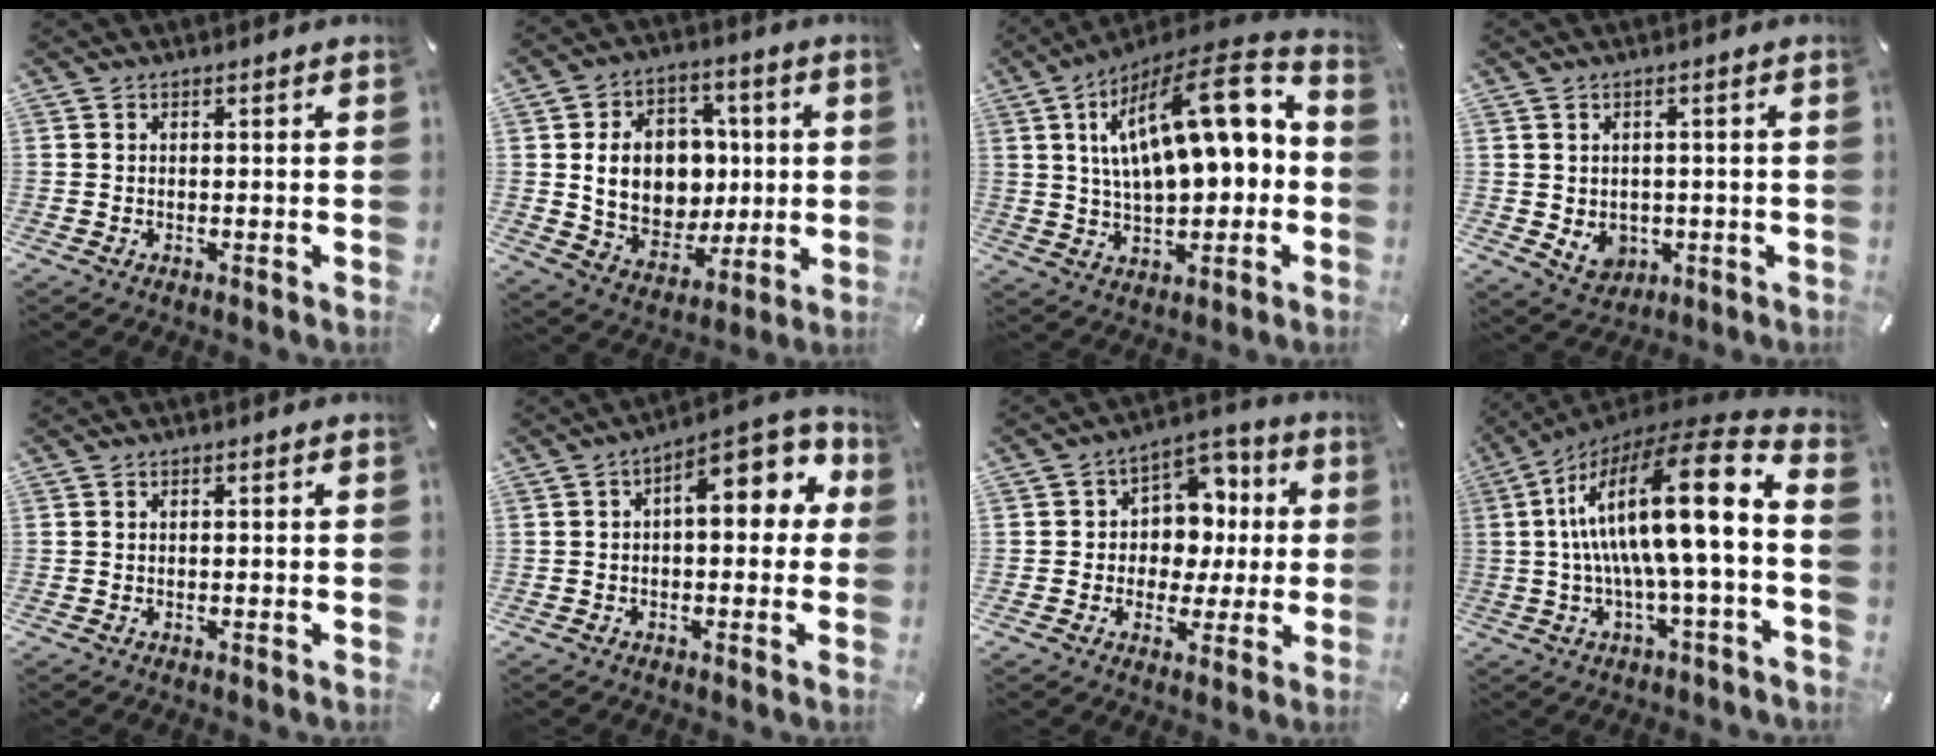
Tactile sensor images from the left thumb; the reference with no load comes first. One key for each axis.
{"total": 15.2, "fx": 1.8, "fy": 12.9, "fz": 7.9, "tx": -0.131, "ty": -0.003, "tz": 0.045}
{"total": 20.2, "fx": 5.8, "fy": 9.5, "fz": 16.9, "tx": -0.264, "ty": -0.024, "tz": 0.092}
{"total": 4.8, "fx": -0.3, "fy": 4.4, "fz": 1.8, "tx": -0.027, "ty": 0.000, "tz": -0.003}
{"total": 0.0}
{"total": 11.2, "fx": 3.1, "fy": 5.4, "fz": 9.4, "tx": -0.130, "ty": -0.018, "tz": 0.048}
{"total": 9.8, "fx": 0.5, "fy": 9.2, "fz": 3.3, "tx": -0.042, "ty": 0.000, "tz": 0.014}
{"total": 21.6, "fx": 3.0, "fy": 4.7, "fz": 20.8, "tx": -0.361, "ty": -0.038, "tz": 0.038}